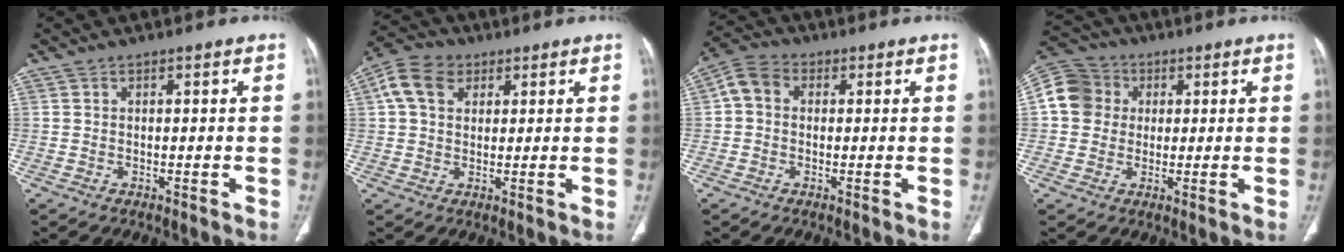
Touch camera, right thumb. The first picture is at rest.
{"total": 8.1, "force": [2.9, 5.9, 4.7], "torque": [-0.083, 0.012, 0.048]}
{"total": 5.3, "force": [0.5, 4.3, 3.1], "torque": [-0.057, 0.019, -0.001]}
{"total": 9.5, "force": [1.3, 8.7, 3.5], "torque": [-0.058, 0.017, 0.015]}